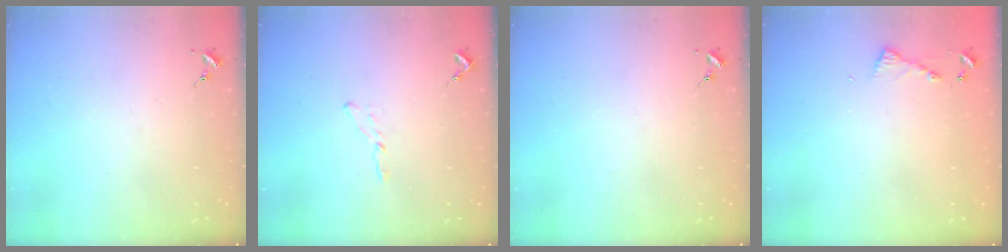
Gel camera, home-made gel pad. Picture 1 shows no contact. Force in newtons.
{"total": 3.4, "press": 3.4, "slide": 0.4}
{"total": 0.0}
{"total": 5.5, "press": 5.4, "slide": 0.4}